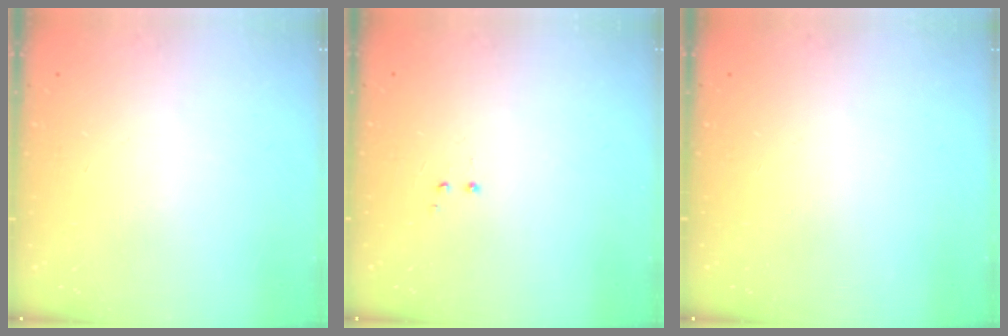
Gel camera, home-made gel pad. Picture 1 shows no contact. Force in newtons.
{"total": 1.2, "press": 1.0, "slide": 0.6}
{"total": 0.0}